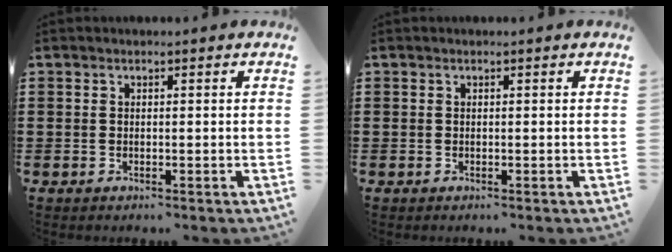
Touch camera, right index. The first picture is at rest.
{"total": 0.0}